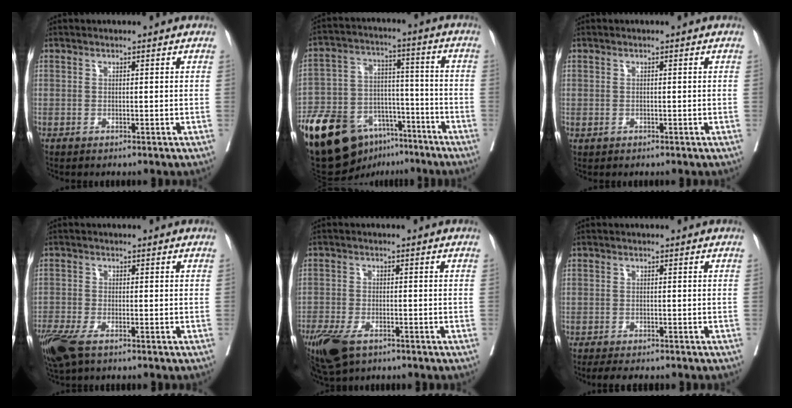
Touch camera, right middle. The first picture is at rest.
{"total": 19.2, "force": [-12.5, 10.4, 10.3], "torque": [-0.186, 0.025, -0.210]}
{"total": 0.6, "force": [-0.2, 0.5, 0.2], "torque": [-0.005, 0.002, 0.001]}
{"total": 7.8, "force": [-5.3, 2.6, 5.1], "torque": [-0.107, -0.021, -0.097]}
{"total": 9.6, "force": [-6.2, 4.4, 5.8], "torque": [-0.121, -0.016, -0.104]}
{"total": 4.4, "force": [-3.7, 1.4, 1.9], "torque": [-0.024, -0.007, -0.051]}